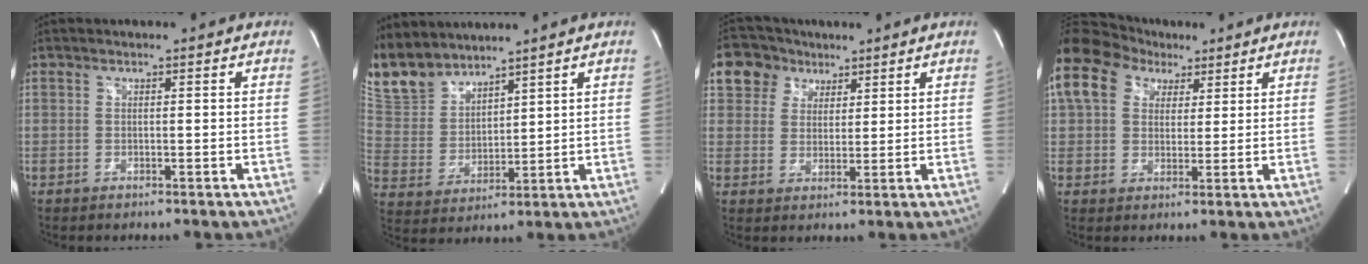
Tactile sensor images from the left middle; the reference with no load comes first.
{"total": 9.0, "force": [8.3, 3.0, 1.2], "torque": [-0.042, 0.008, 0.188]}
{"total": 7.0, "force": [3.8, 5.8, 1.1], "torque": [-0.022, 0.019, 0.071]}
{"total": 15.6, "force": [7.9, 11.3, 7.4], "torque": [-0.192, 0.065, 0.141]}